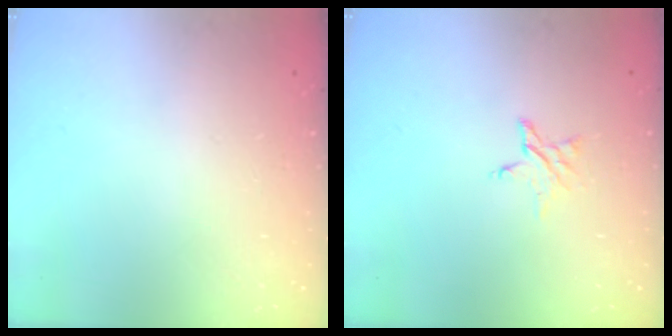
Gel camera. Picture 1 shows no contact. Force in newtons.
{"total": 3.3, "press": 3.3, "slide": 0.3}